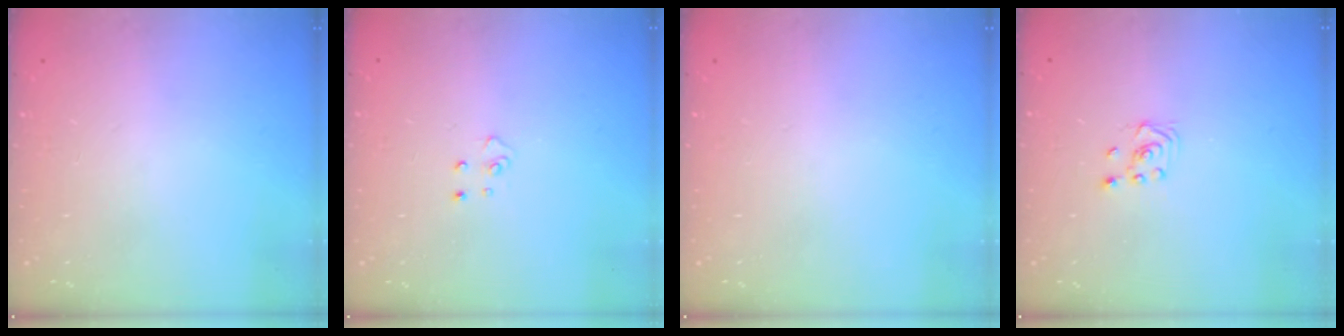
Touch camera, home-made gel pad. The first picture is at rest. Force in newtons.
{"total": 4.7, "press": 4.6, "slide": 0.4}
{"total": 0.0}
{"total": 2.3, "press": 2.2, "slide": 0.8}